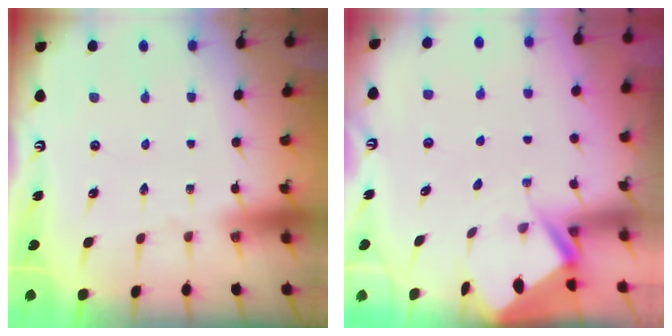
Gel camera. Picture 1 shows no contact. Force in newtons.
{"total": 4.4, "press": 4.4, "slide": 0.4}